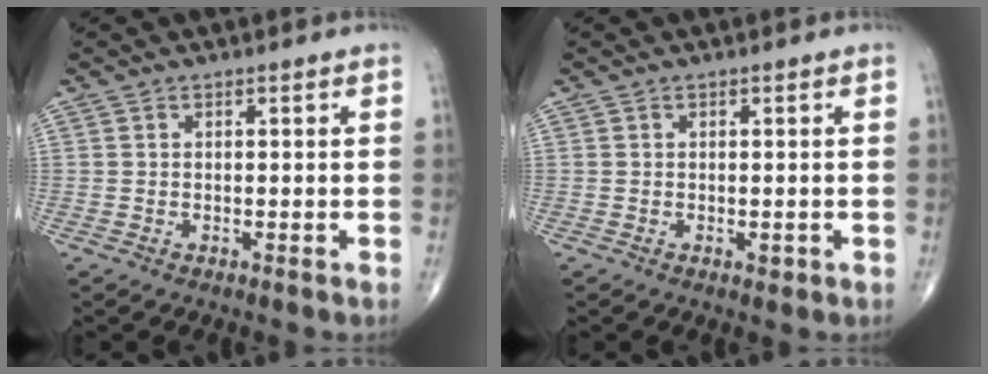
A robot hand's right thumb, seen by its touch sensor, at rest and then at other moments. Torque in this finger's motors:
{"motor_torque": [2.42, 1.87, 0.05, -0.31, -0.01]}